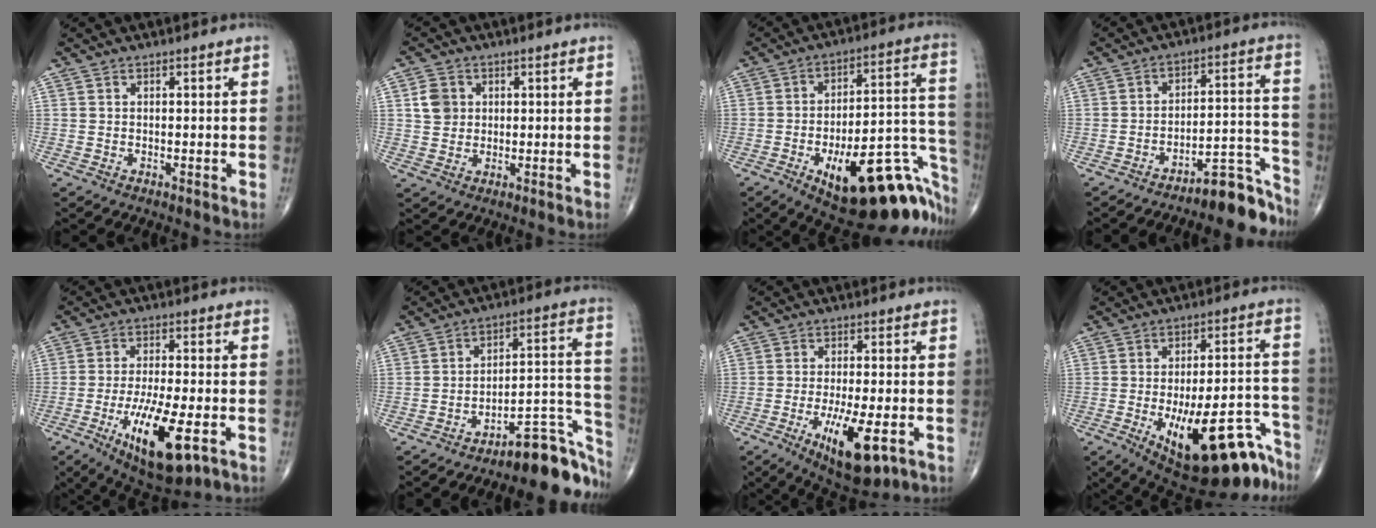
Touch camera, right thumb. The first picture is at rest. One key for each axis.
{"total": 4.6, "fx": 1.2, "fy": 4.0, "fz": 2.0, "tx": -0.019, "ty": -0.001, "tz": 0.019}
{"total": 28.9, "fx": -13.8, "fy": 11.2, "fz": 22.8, "tx": -0.201, "ty": 0.093, "tz": -0.184}
{"total": 9.4, "fx": -8.5, "fy": 2.0, "fz": 3.4, "tx": 0.000, "ty": 0.121, "tz": -0.129}
{"total": 15.1, "fx": -5.7, "fy": 4.8, "fz": 13.1, "tx": -0.230, "ty": -0.001, "tz": -0.082}
{"total": 15.6, "fx": -11.6, "fy": 4.5, "fz": 9.4, "tx": -0.063, "ty": 0.135, "tz": -0.169}
{"total": 12.2, "fx": -4.7, "fy": 4.1, "fz": 10.5, "tx": -0.171, "ty": -0.007, "tz": -0.064}
{"total": 22.6, "fx": -13.2, "fy": 8.1, "fz": 16.5, "tx": -0.162, "ty": 0.083, "tz": -0.180}